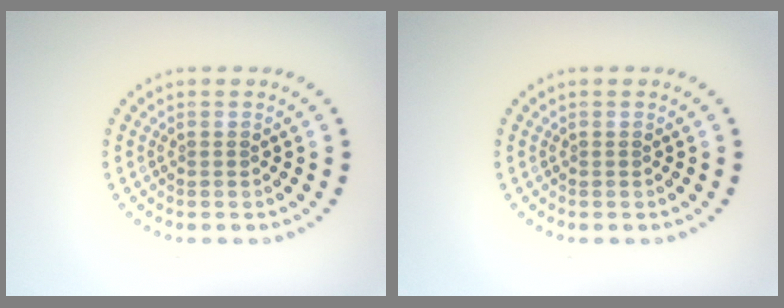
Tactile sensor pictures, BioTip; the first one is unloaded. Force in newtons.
{"total": 0.0}